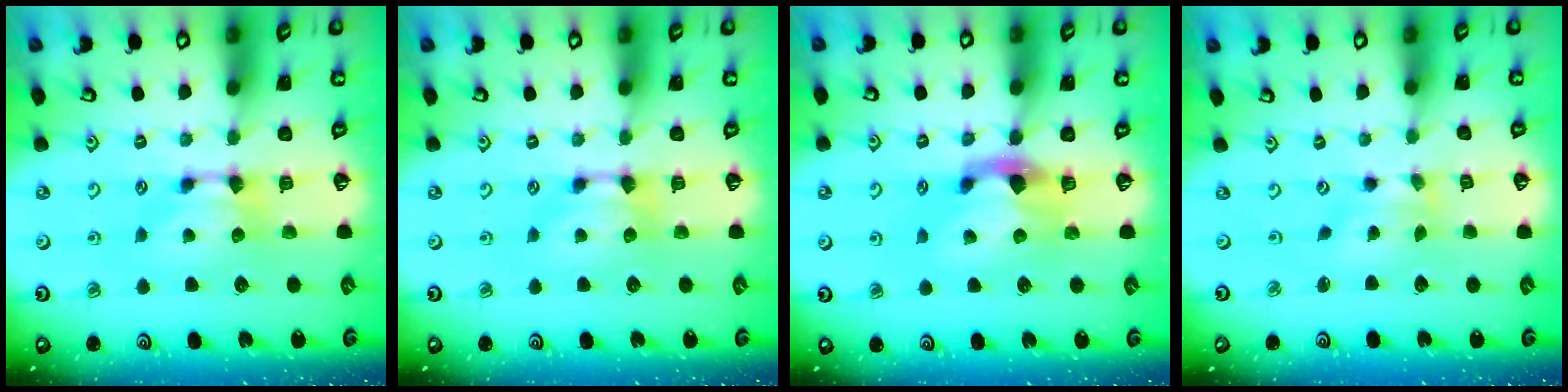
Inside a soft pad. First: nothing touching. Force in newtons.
{"total": 0.0}
{"total": 2.9, "press": 2.6, "slide": 1.3}
{"total": 1.3, "press": 0.4, "slide": 1.3}